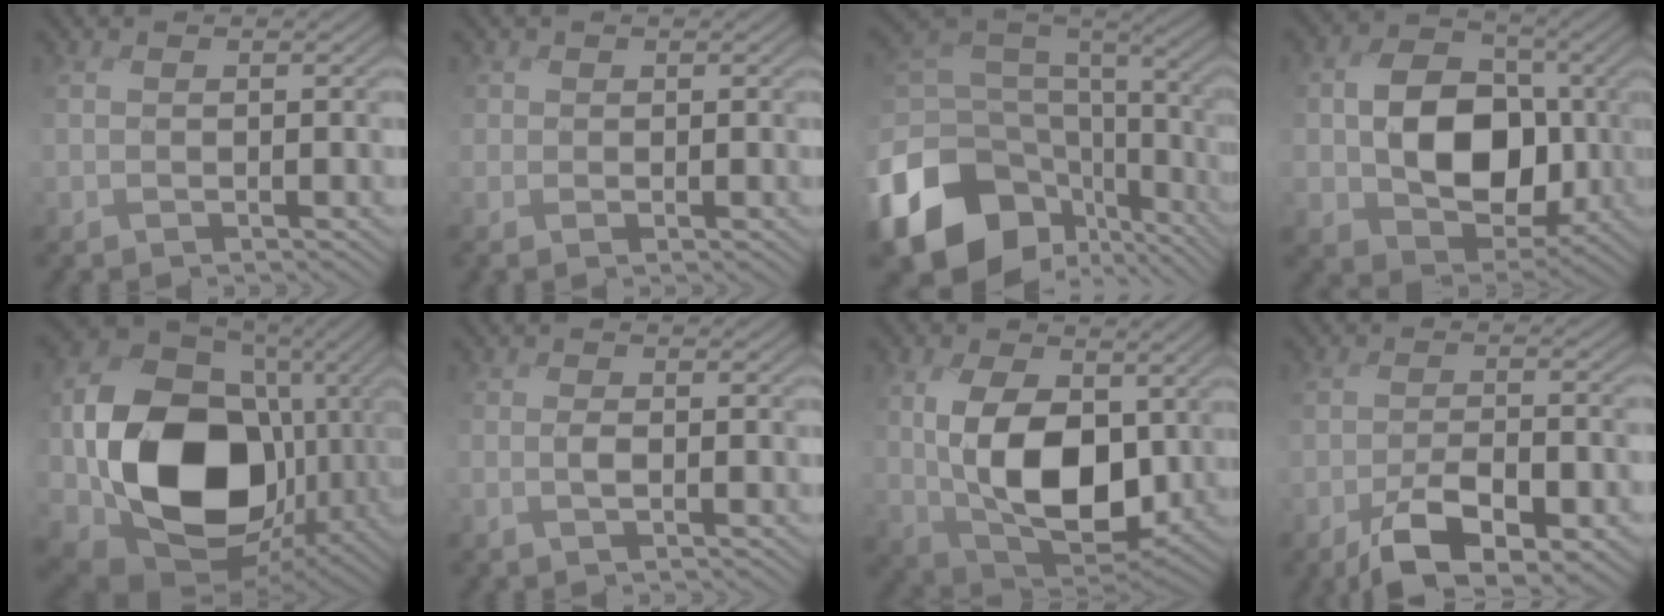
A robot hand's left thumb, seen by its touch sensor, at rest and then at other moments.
{"total": 0.8, "force": [0.2, 0.4, -0.7], "torque": [0.014, -0.005, -0.001]}
{"total": 17.5, "force": [-7.0, 12.7, 9.9], "torque": [-0.245, -0.045, -0.111]}
{"total": 11.1, "force": [-1.0, 8.5, 7.0], "torque": [-0.121, -0.010, -0.023]}
{"total": 20.1, "force": [-3.2, 15.2, 12.7], "torque": [-0.296, -0.039, -0.043]}
{"total": 0.8, "force": [-0.7, -0.1, 0.3], "torque": [-0.005, 0.001, -0.020]}
{"total": 12.0, "force": [0.7, 7.4, 9.5], "torque": [-0.199, -0.016, 0.024]}
{"total": 8.5, "force": [-5.3, 3.3, 5.8], "torque": [-0.099, -0.009, -0.089]}